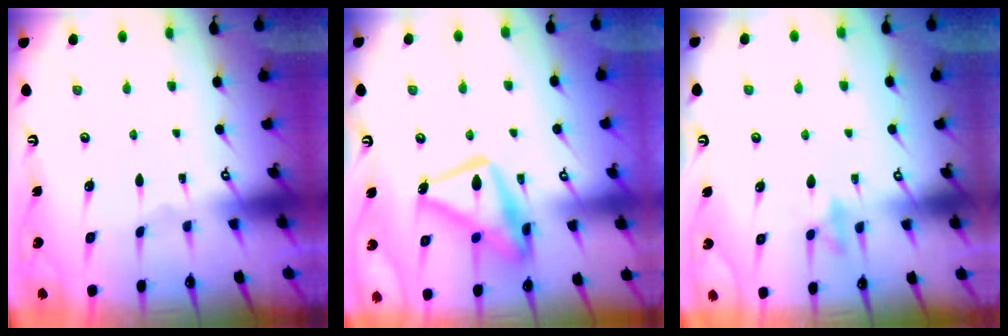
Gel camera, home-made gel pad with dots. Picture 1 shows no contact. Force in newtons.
{"total": 16.5, "press": 16.5, "slide": 1.3}
{"total": 8.4, "press": 8.3, "slide": 1.7}